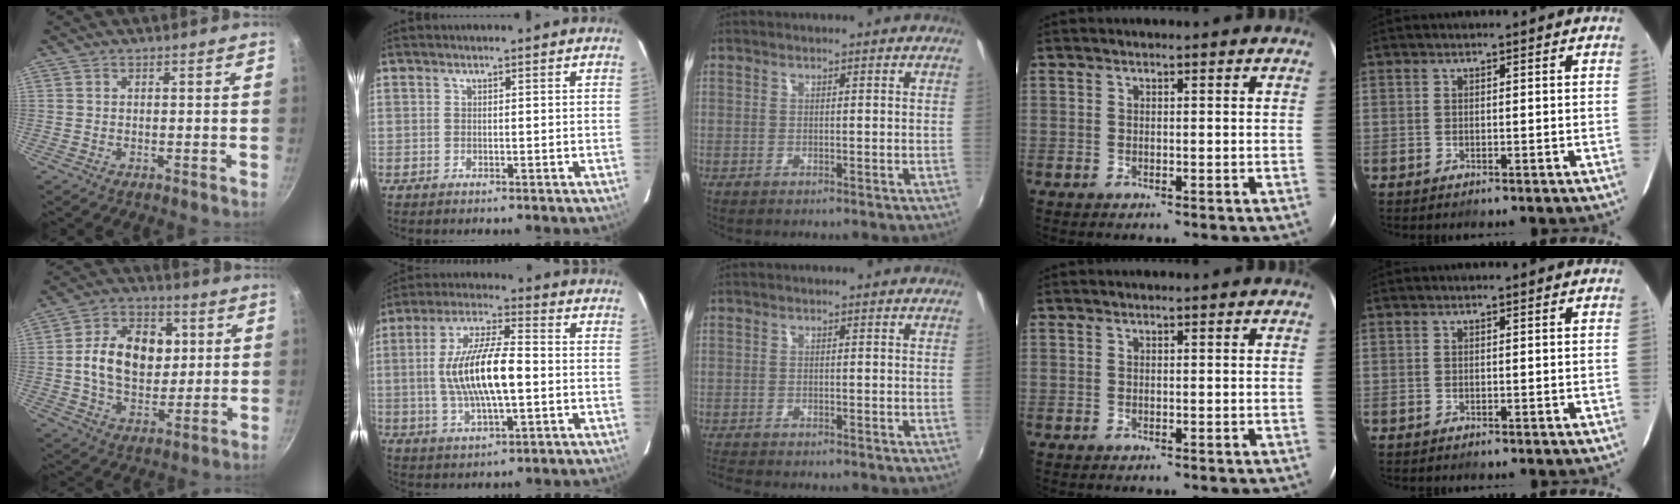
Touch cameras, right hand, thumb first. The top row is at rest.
{"thumb": {"total": 15.7, "force": [2.1, 11.1, 10.9], "torque": [-0.143, 0.007, 0.028]}, "index": {"total": 14.3, "force": [-1.0, 4.2, 13.7], "torque": [-0.265, 0.005, -0.016]}, "middle": {"total": 2.6, "force": [-2.4, 0.3, 0.8], "torque": [-0.024, -0.017, -0.047]}}